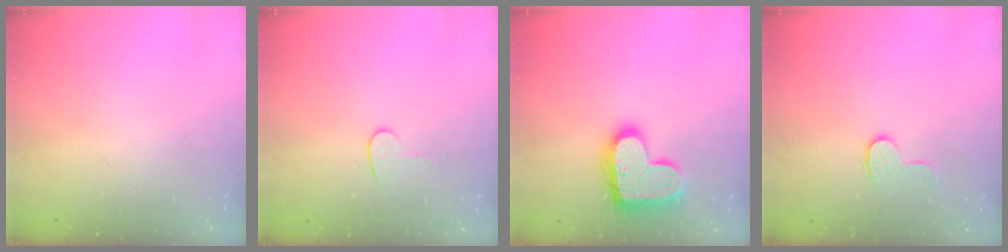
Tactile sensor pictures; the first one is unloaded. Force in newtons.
{"total": 6.0, "press": 6.0, "slide": 0.4}
{"total": 17.8, "press": 17.7, "slide": 1.1}
{"total": 6.9, "press": 6.9, "slide": 0.1}